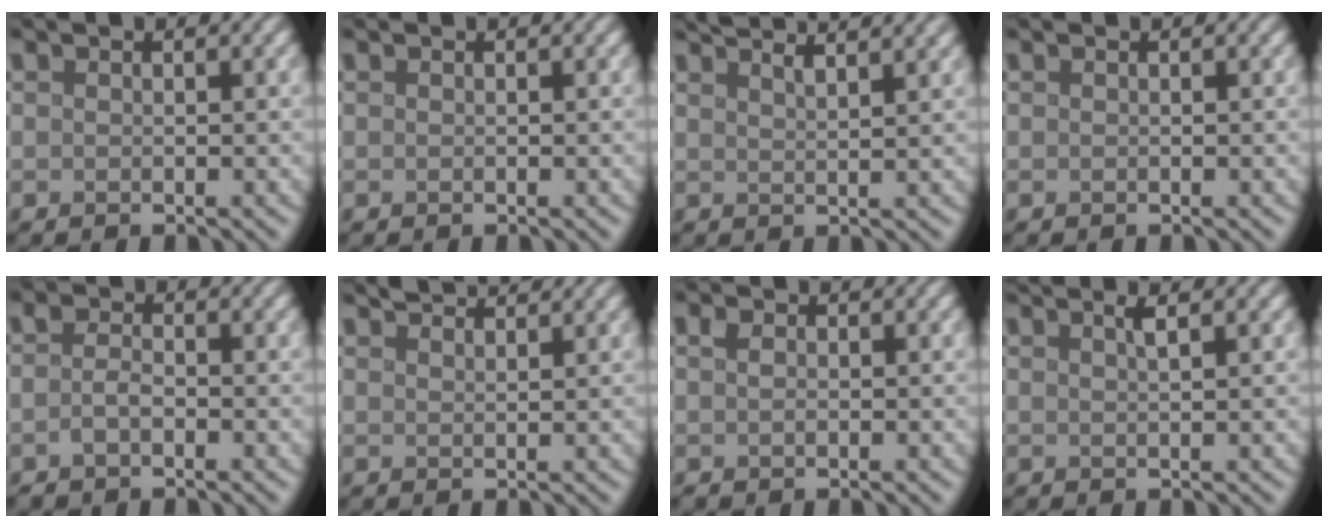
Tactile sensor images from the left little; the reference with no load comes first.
{"total": 0.0}
{"total": 5.8, "force": [4.7, 1.5, 3.1], "torque": [-0.017, 0.034, 0.037]}
{"total": 0.0}
{"total": 1.7, "force": [-0.6, 0.9, 1.3], "torque": [-0.028, 0.003, -0.016]}
{"total": 2.9, "force": [2.7, 0.4, 0.9], "torque": [-0.007, 0.006, 0.039]}
{"total": 1.0, "force": [0.3, 0.7, 0.7], "torque": [-0.016, 0.002, 0.003]}
{"total": 1.8, "force": [1.1, 0.5, 1.4], "torque": [-0.013, 0.004, 0.013]}